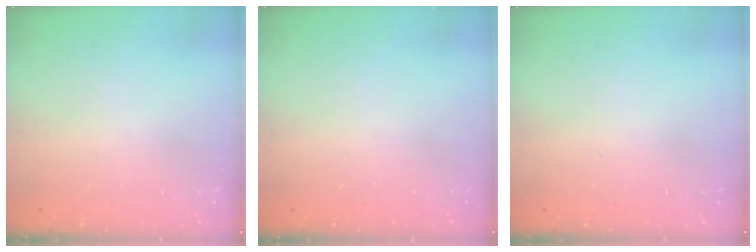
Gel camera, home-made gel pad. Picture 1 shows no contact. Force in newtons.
{"total": 0.0}
{"total": 0.0}